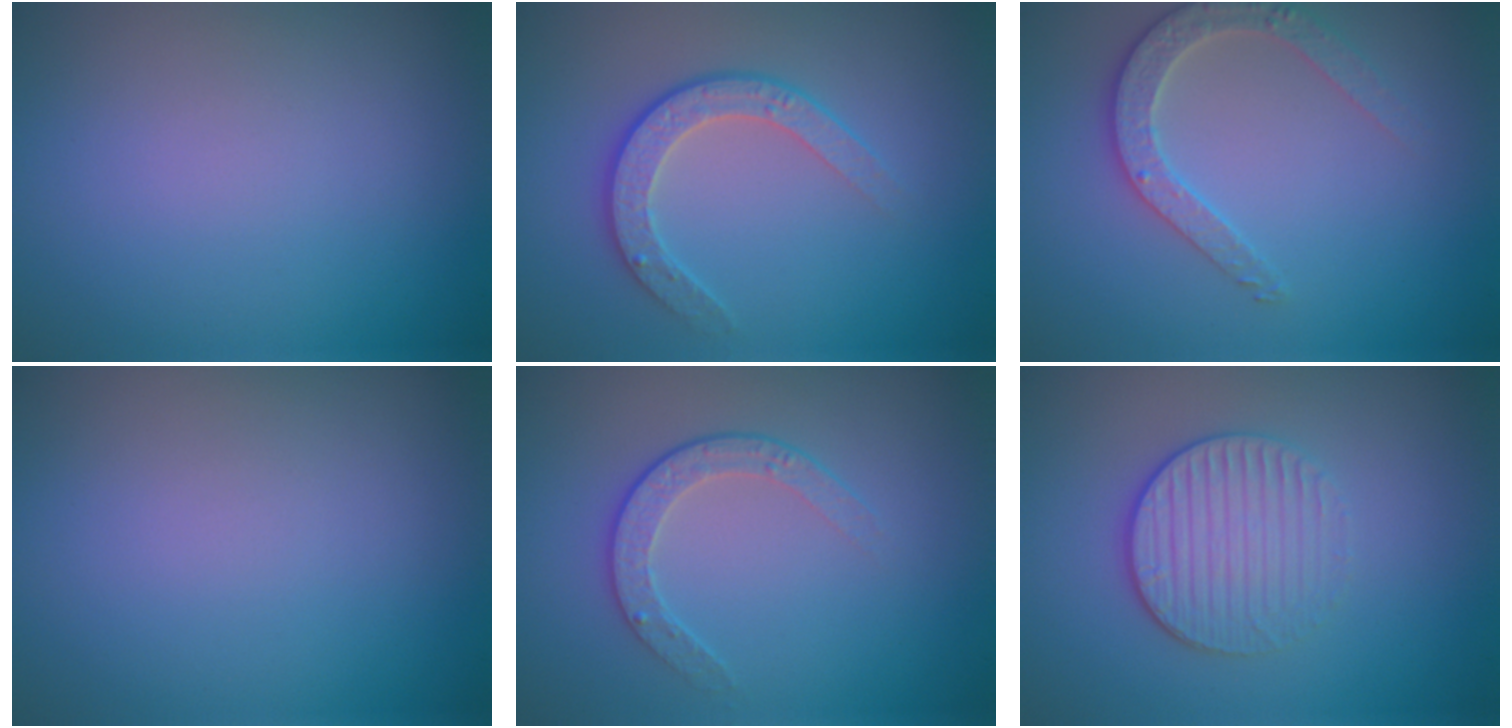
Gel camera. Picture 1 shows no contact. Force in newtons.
{"total": 3.0, "press": 2.7, "slide": 1.3}
{"total": 2.8, "press": 2.7, "slide": 0.5}
{"total": 0.0}
{"total": 2.2, "press": 1.6, "slide": 1.5}
{"total": 3.7, "press": 3.1, "slide": 2.0}